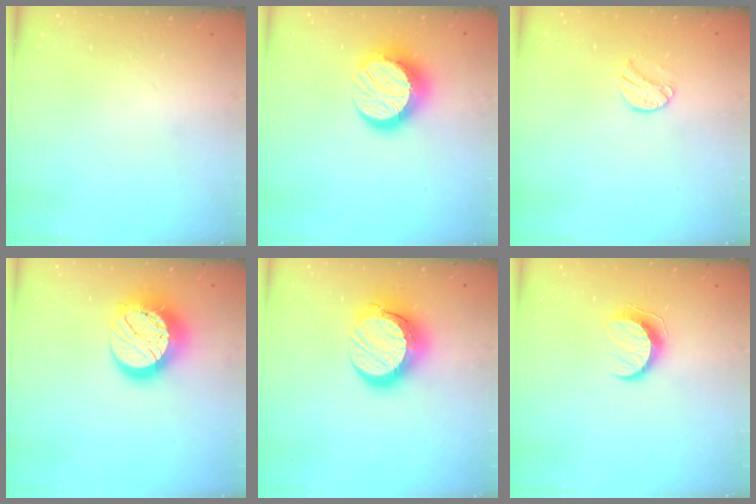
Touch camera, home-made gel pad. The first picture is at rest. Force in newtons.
{"total": 13.6, "press": 13.5, "slide": 0.5}
{"total": 9.1, "press": 9.1, "slide": 0.6}
{"total": 16.5, "press": 16.5, "slide": 1.0}
{"total": 15.8, "press": 15.8, "slide": 1.1}
{"total": 9.7, "press": 9.6, "slide": 0.7}